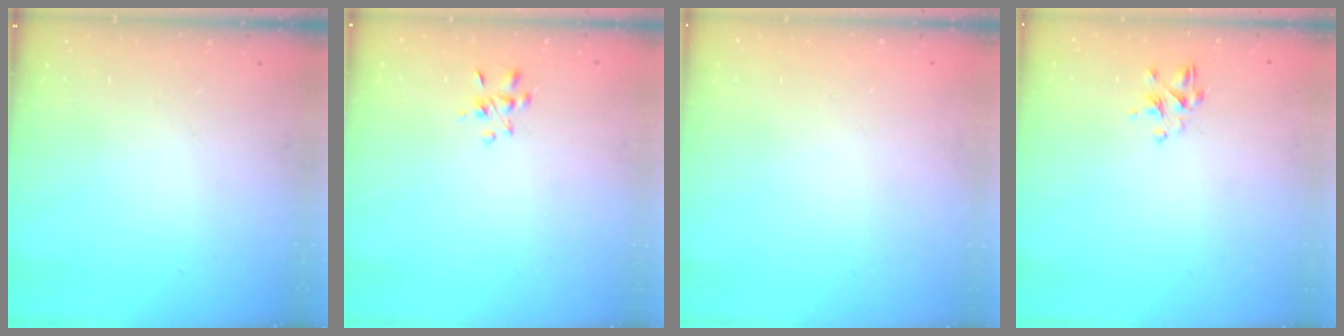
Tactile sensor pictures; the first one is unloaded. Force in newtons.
{"total": 3.4, "press": 3.2, "slide": 1.2}
{"total": 1.8, "press": 1.8, "slide": 0.2}
{"total": 2.8, "press": 2.7, "slide": 0.9}